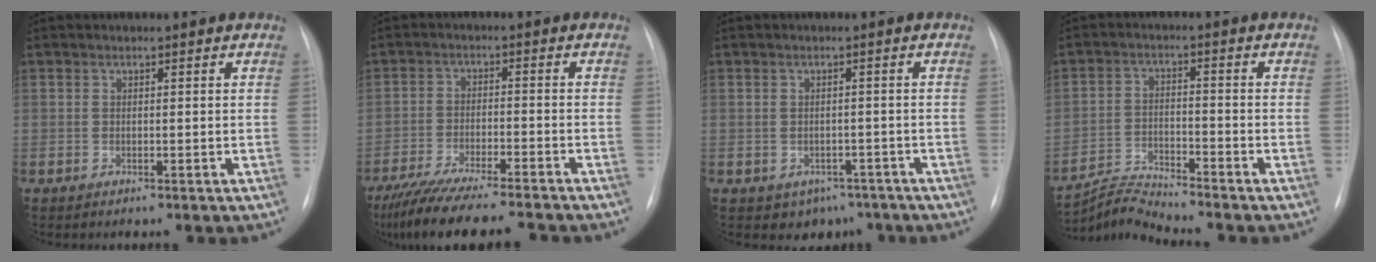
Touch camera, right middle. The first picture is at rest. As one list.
[{"total": 15.5, "force": [-13.5, 1.2, 7.5], "torque": [-0.130, -0.028, -0.210]}, {"total": 4.2, "force": [-2.7, 3.0, 1.0], "torque": [-0.001, 0.008, -0.030]}, {"total": 5.6, "force": [-5.3, -1.8, -0.7], "torque": [-0.006, -0.012, -0.099]}]